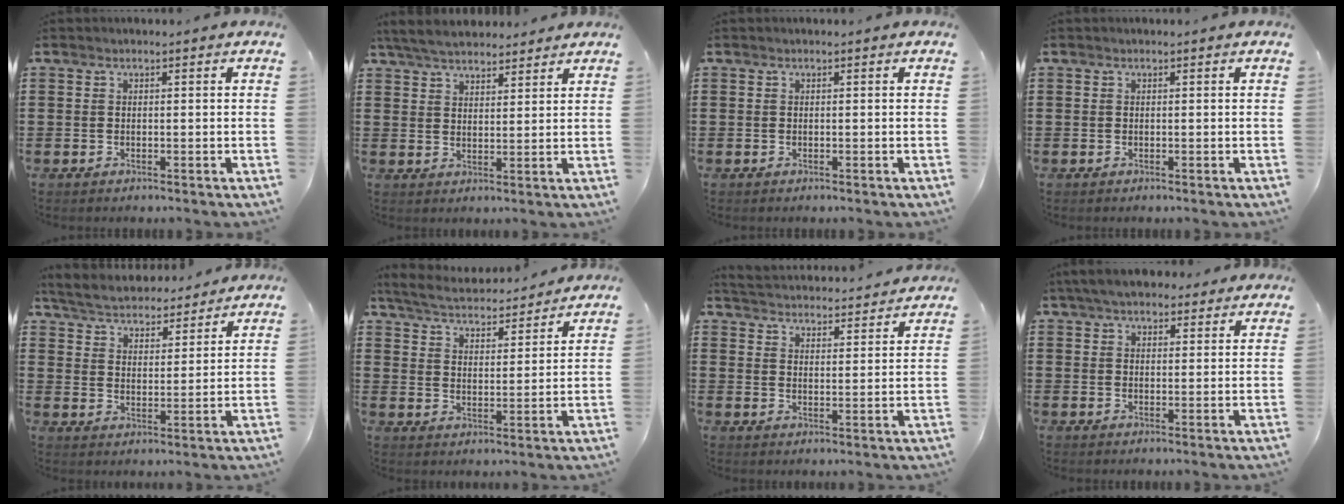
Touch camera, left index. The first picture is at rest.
{"total": 5.3, "force": [4.8, 1.3, 1.7], "torque": [-0.048, -0.007, 0.092]}
{"total": 0.0}
{"total": 0.0}
{"total": 4.8, "force": [4.7, 0.4, 0.4], "torque": [-0.034, -0.030, 0.080]}
{"total": 4.9, "force": [4.8, 0.4, 0.9], "torque": [-0.042, -0.030, 0.080]}
{"total": 3.8, "force": [3.8, -0.3, -0.2], "torque": [-0.014, -0.031, 0.063]}
{"total": 4.7, "force": [4.1, 1.5, 1.7], "torque": [-0.046, -0.002, 0.078]}